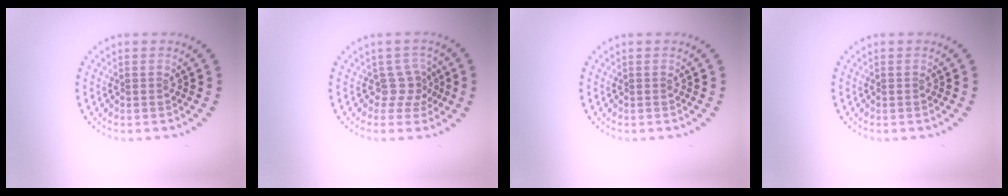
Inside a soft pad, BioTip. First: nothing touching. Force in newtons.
{"total": 2.1, "press": 1.5, "slide": 1.5}
{"total": 0.0}
{"total": 0.0}